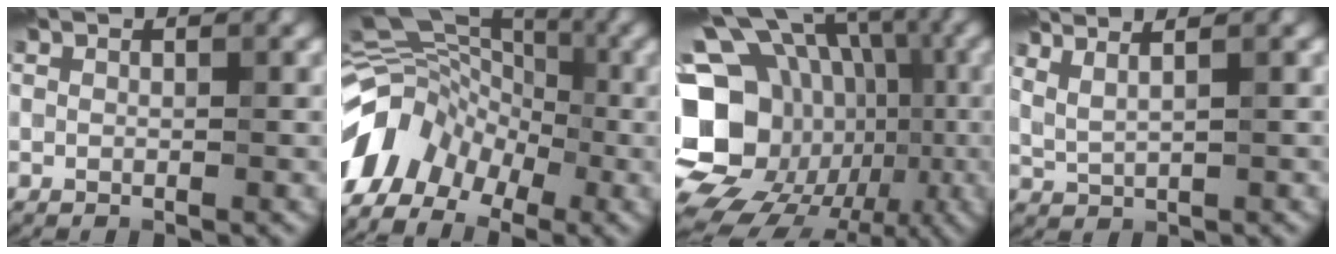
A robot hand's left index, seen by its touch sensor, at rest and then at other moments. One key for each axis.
{"total": 8.1, "fx": -4.0, "fy": 5.8, "fz": 4.0, "tx": -0.064, "ty": 0.015, "tz": -0.093}
{"total": 20.6, "fx": -4.9, "fy": 17.3, "fz": 10.1, "tx": -0.170, "ty": 0.008, "tz": -0.108}
{"total": 3.6, "fx": 2.7, "fy": 0.9, "fz": 2.2, "tx": -0.033, "ty": 0.020, "tz": 0.033}